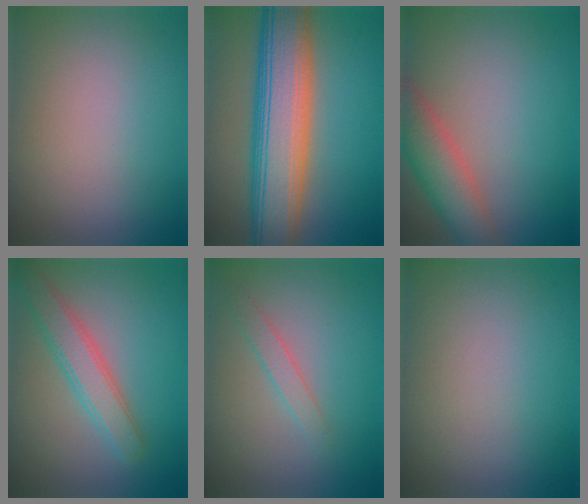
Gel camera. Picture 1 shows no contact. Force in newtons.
{"total": 11.0, "press": 11.0, "slide": 0.6}
{"total": 5.1, "press": 5.0, "slide": 0.4}
{"total": 3.7, "press": 3.7, "slide": 0.2}
{"total": 1.4, "press": 1.4, "slide": 0.0}
{"total": 0.0}